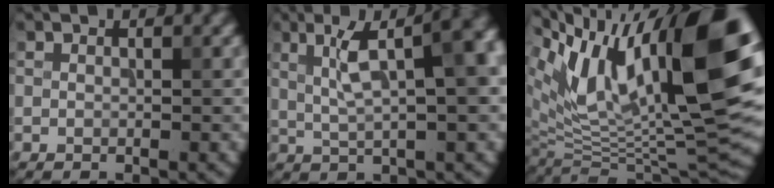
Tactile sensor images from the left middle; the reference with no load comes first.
{"total": 8.7, "force": [2.6, 2.7, 7.9], "torque": [-0.122, 0.020, 0.045]}
{"total": 16.4, "force": [7.0, 6.4, 13.4], "torque": [-0.219, 0.014, 0.115]}